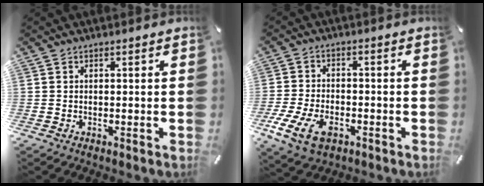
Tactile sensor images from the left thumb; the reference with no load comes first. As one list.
[{"total": 9.7, "force": [-4.3, 6.0, 6.4], "torque": [-0.141, 0.009, -0.077]}]